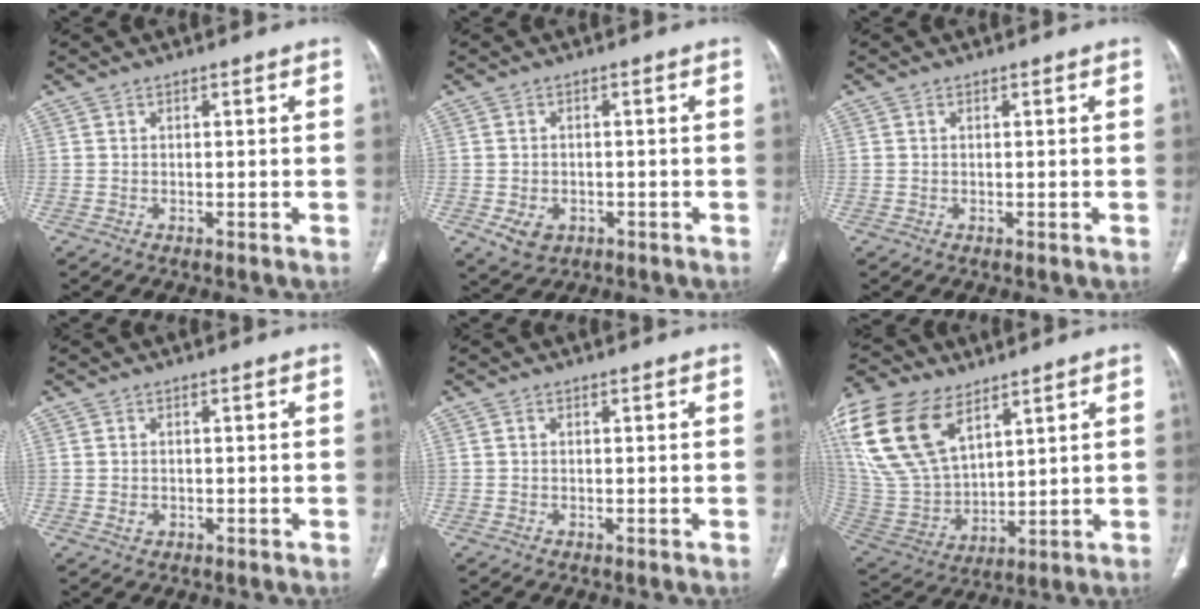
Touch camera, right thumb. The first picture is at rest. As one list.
[{"total": 4.5, "force": [-1.7, 3.4, 2.4], "torque": [-0.039, 0.004, -0.016]}, {"total": 0.0}, {"total": 1.2, "force": [-0.2, 0.9, 0.7], "torque": [-0.016, 0.004, 0.001]}, {"total": 0.0}, {"total": 24.1, "force": [12.4, 13.4, 15.7], "torque": [-0.351, -0.018, 0.249]}]